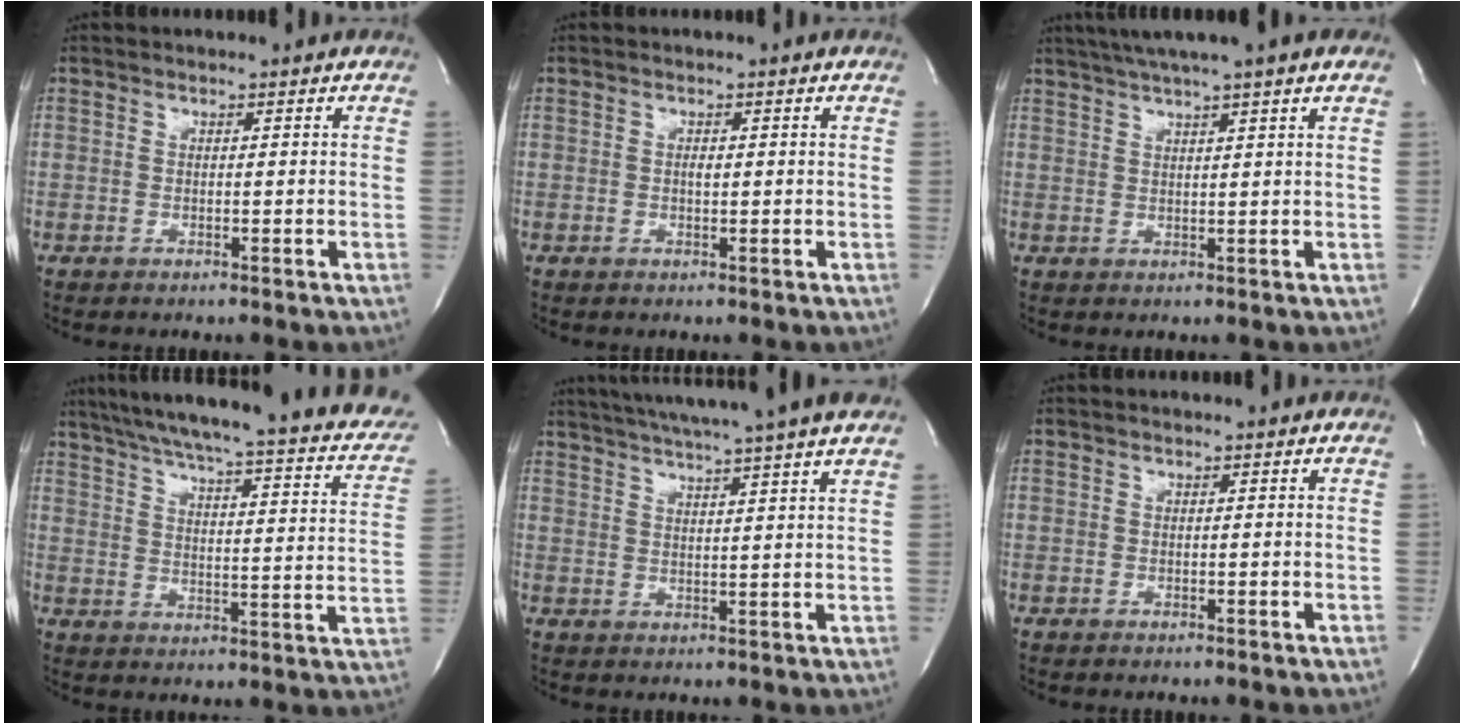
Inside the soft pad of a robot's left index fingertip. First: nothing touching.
{"total": 0.8, "force": [0.0, 0.3, 0.7], "torque": [-0.015, 0.000, 0.000]}
{"total": 8.9, "force": [6.8, -0.9, 5.6], "torque": [-0.095, 0.032, 0.094]}
{"total": 29.5, "force": [24.4, 4.4, 16.0], "torque": [-0.234, -0.028, 0.292]}
{"total": 15.9, "force": [13.6, -1.3, 8.0], "torque": [-0.137, 0.004, 0.180]}
{"total": 0.0}